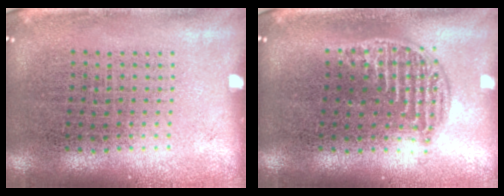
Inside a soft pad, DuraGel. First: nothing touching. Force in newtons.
{"total": 1.2, "press": 1.1, "slide": 0.5}